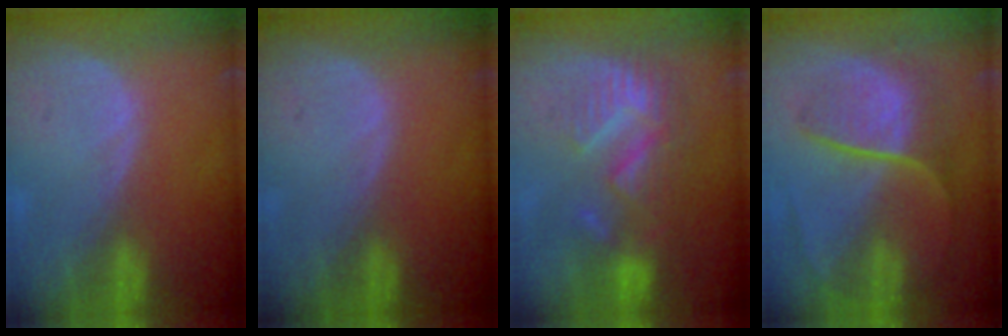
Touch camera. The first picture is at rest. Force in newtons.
{"total": 0.0}
{"total": 8.7, "press": 8.0, "slide": 3.3}
{"total": 9.0, "press": 7.5, "slide": 5.0}